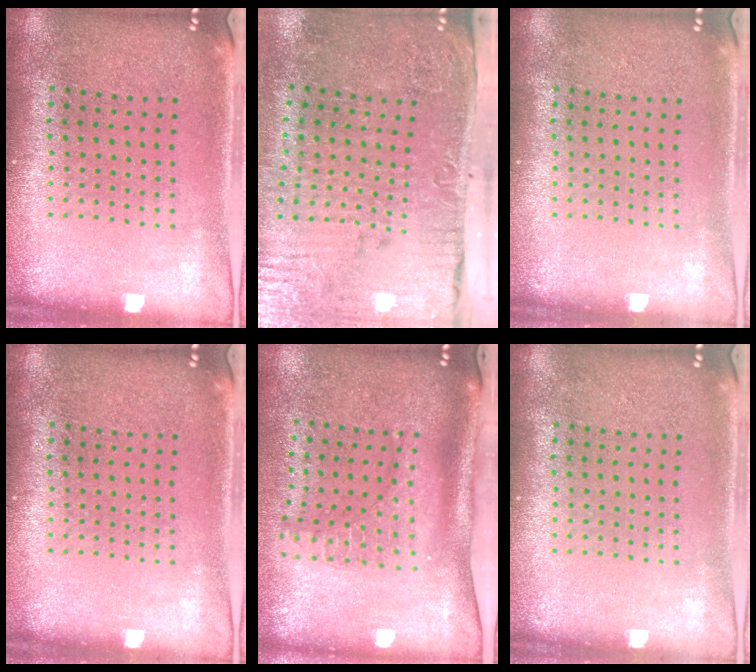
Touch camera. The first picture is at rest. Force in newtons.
{"total": 5.0, "press": 4.1, "slide": 2.8}
{"total": 0.0}
{"total": 0.0}
{"total": 2.2, "press": 1.6, "slide": 1.5}
{"total": 0.0}